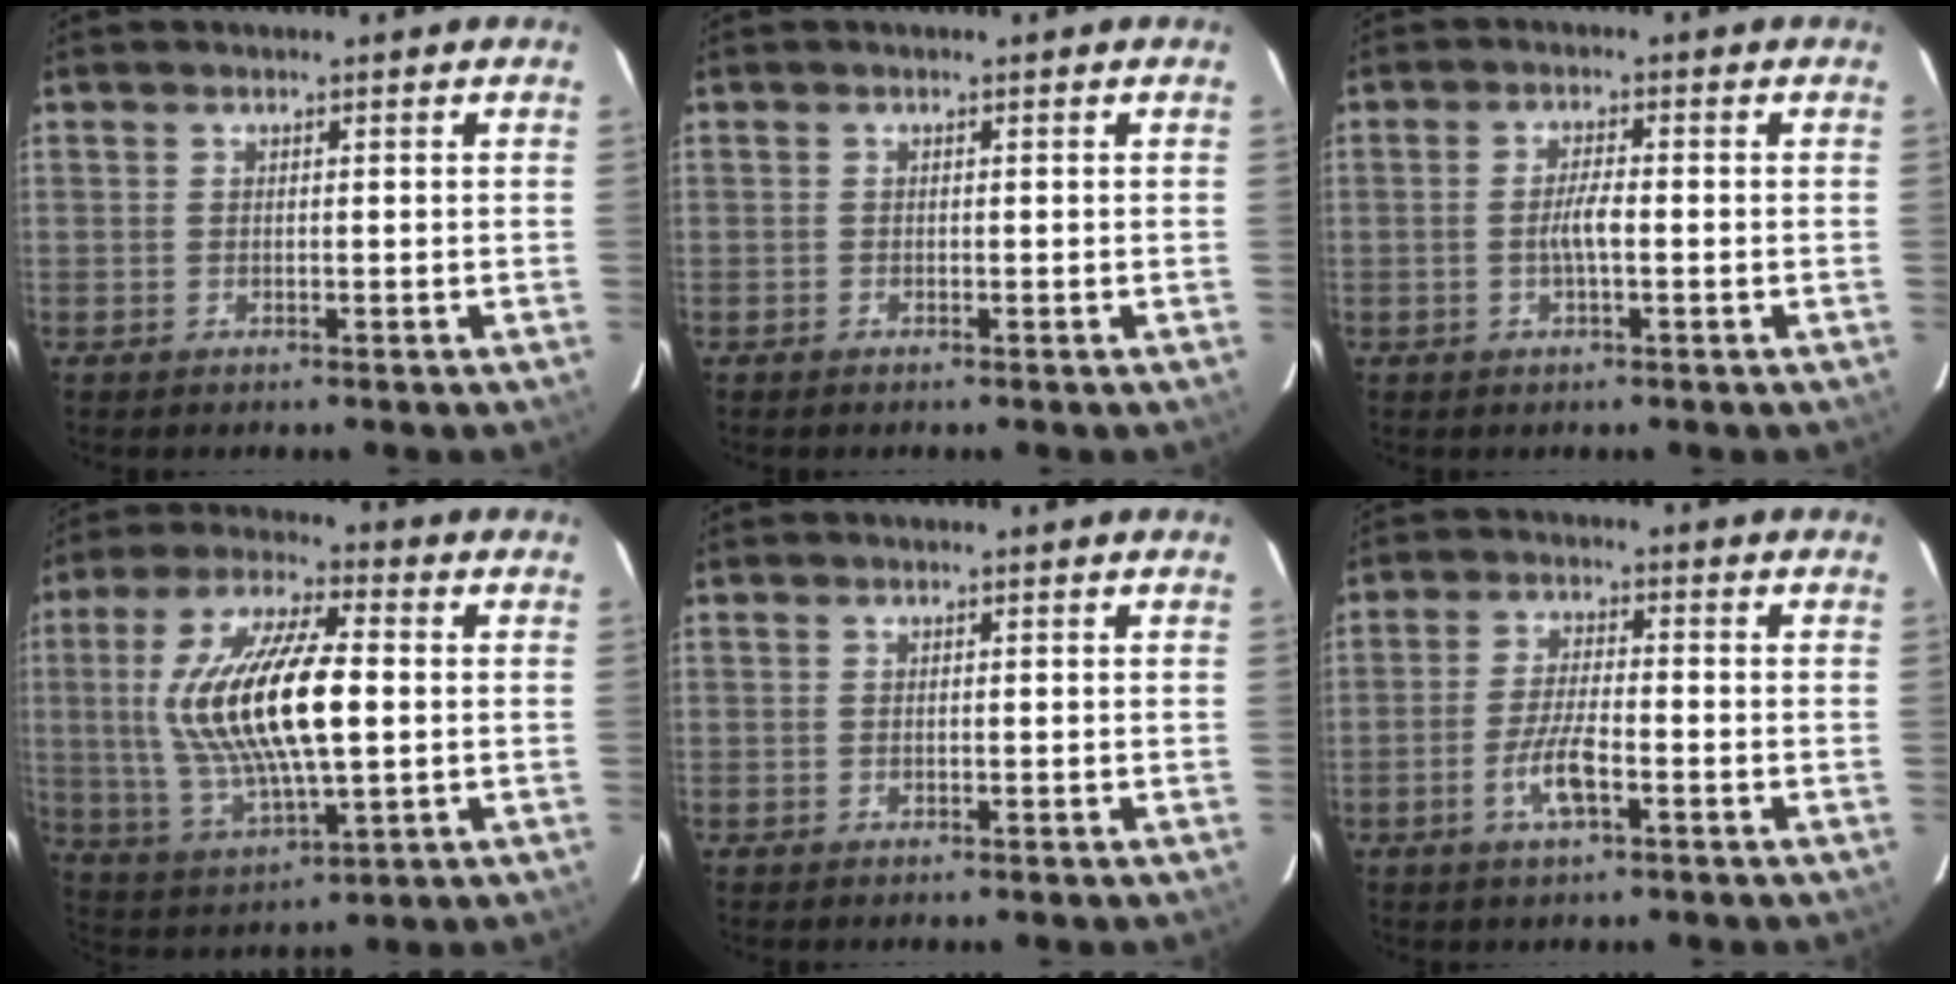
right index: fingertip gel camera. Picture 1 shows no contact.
{"total": 0.0}
{"total": 3.2, "force": [-0.7, 0.5, 3.1], "torque": [-0.058, 0.002, -0.013]}
{"total": 19.3, "force": [1.3, 6.6, 18.1], "torque": [-0.353, 0.006, 0.032]}
{"total": 0.0}
{"total": 6.2, "force": [-2.8, 1.5, 5.3], "torque": [-0.111, -0.004, -0.053]}